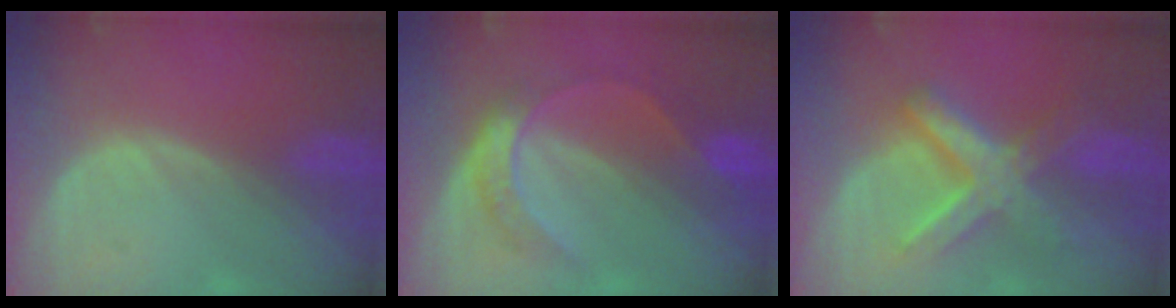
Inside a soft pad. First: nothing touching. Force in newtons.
{"total": 6.1, "press": 6.1, "slide": 0.3}
{"total": 8.7, "press": 8.7, "slide": 0.8}